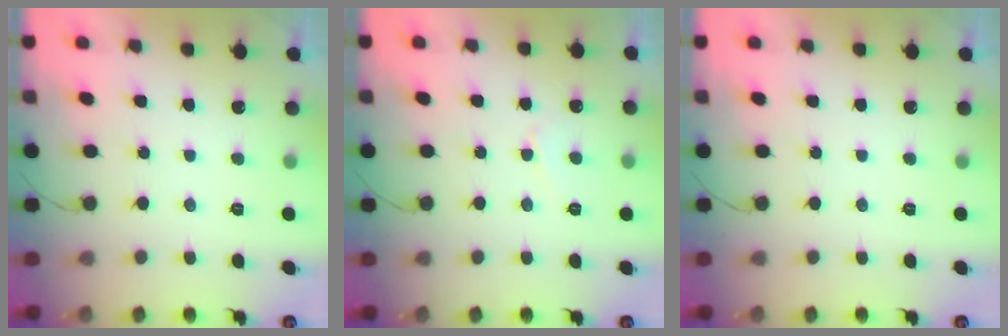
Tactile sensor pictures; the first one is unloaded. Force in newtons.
{"total": 3.5, "press": 3.5, "slide": 0.3}
{"total": 0.0}